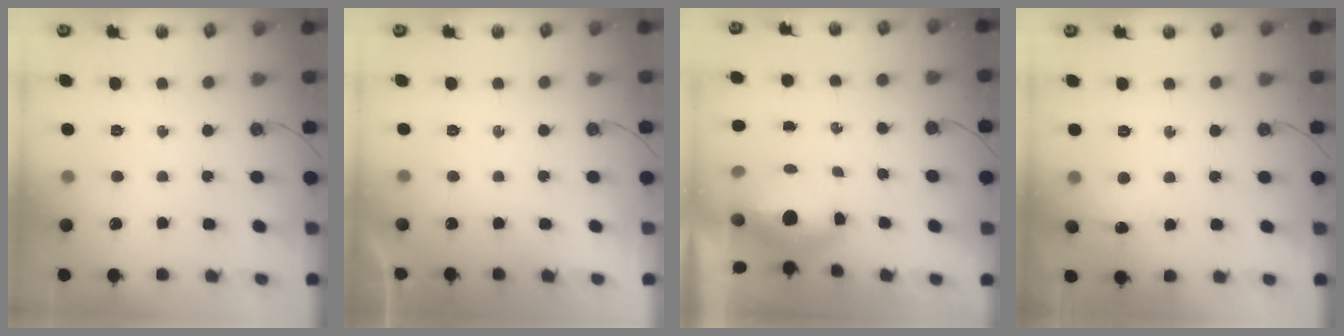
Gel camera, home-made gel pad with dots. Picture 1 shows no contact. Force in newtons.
{"total": 0.0}
{"total": 5.4, "press": 5.3, "slide": 0.6}
{"total": 6.9, "press": 6.8, "slide": 1.0}